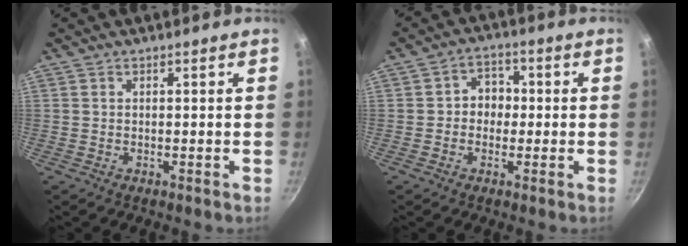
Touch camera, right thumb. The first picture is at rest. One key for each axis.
{"total": 5.0, "fx": -0.4, "fy": 4.3, "fz": 2.4, "tx": 0.002, "ty": 0.012, "tz": -0.013}